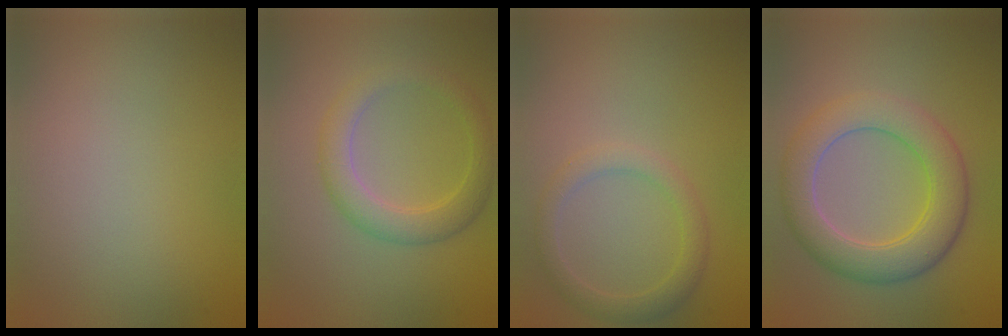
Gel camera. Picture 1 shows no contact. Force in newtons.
{"total": 3.4, "press": 3.4, "slide": 0.2}
{"total": 2.3, "press": 2.3, "slide": 0.1}
{"total": 6.3, "press": 6.2, "slide": 0.5}